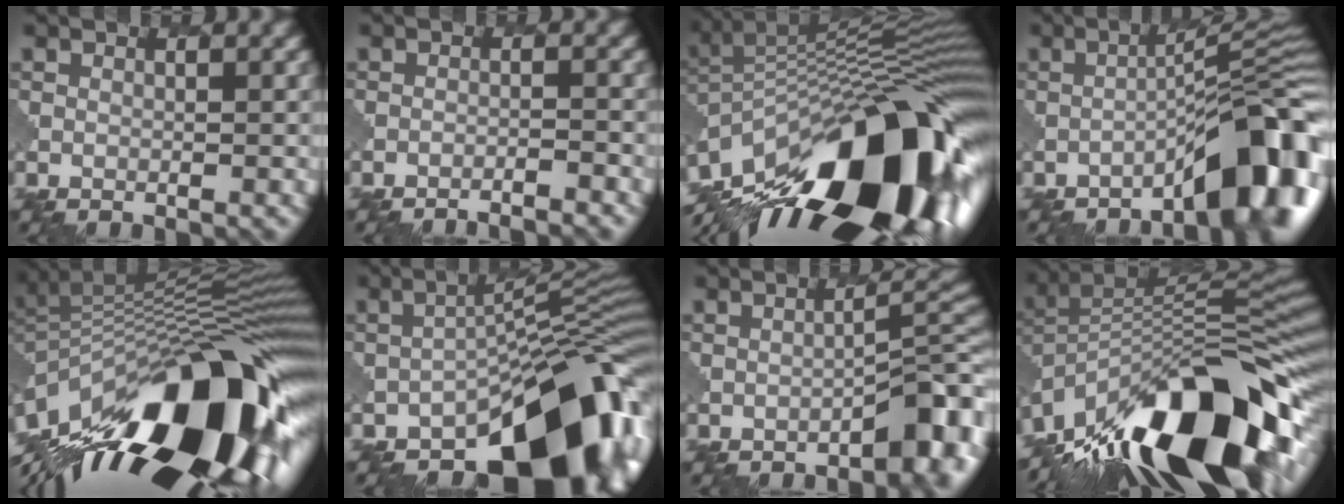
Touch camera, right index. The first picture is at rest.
{"total": 3.0, "force": [-2.9, 0.2, 0.8], "torque": [-0.006, 0.010, -0.043]}
{"total": 17.0, "force": [-8.8, 6.7, 13.0], "torque": [-0.206, 0.026, -0.163]}
{"total": 9.4, "force": [-5.2, 1.6, 7.7], "torque": [-0.098, 0.028, -0.082]}
{"total": 16.9, "force": [-6.9, 7.0, 13.7], "torque": [-0.213, 0.021, -0.134]}
{"total": 14.8, "force": [-8.7, 6.3, 10.2], "torque": [-0.102, 0.007, -0.151]}
{"total": 4.9, "force": [-2.7, 1.0, 3.9], "torque": [-0.046, 0.021, -0.039]}
{"total": 15.6, "force": [-7.7, 6.8, 11.7], "torque": [-0.200, 0.022, -0.149]}